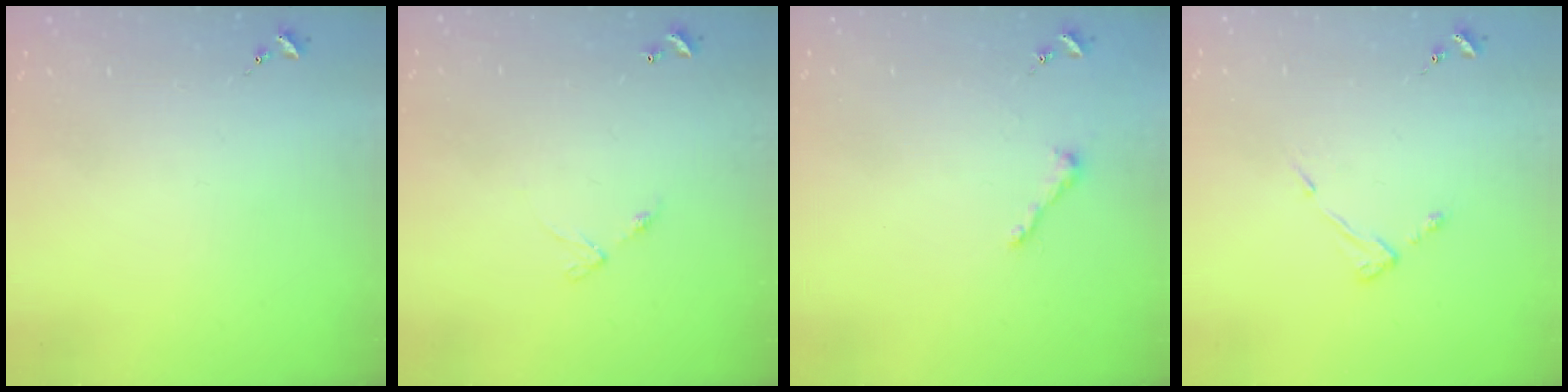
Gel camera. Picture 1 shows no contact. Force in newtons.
{"total": 4.7, "press": 4.7, "slide": 0.4}
{"total": 3.9, "press": 3.9, "slide": 0.3}
{"total": 5.2, "press": 5.1, "slide": 0.6}